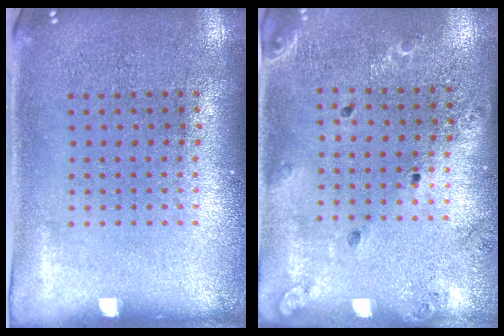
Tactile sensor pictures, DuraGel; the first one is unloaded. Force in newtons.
{"total": 1.4, "press": 1.4, "slide": 0.1}